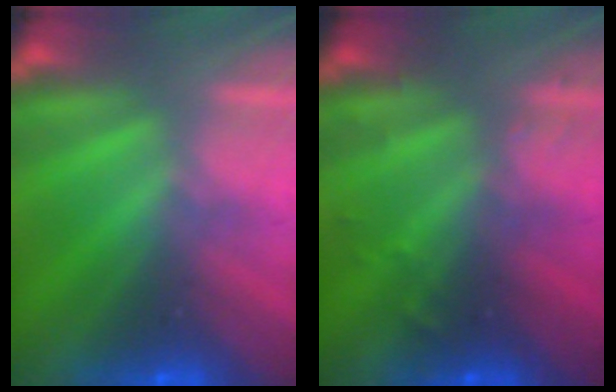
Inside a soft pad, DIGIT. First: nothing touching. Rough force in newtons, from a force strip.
{"total": 2.9}